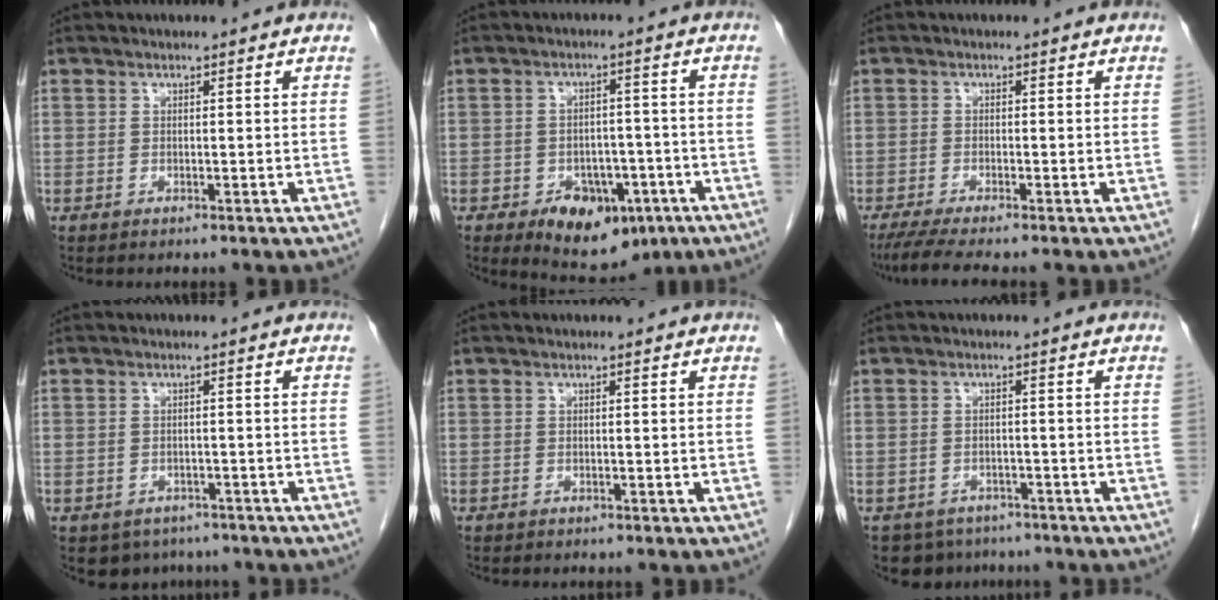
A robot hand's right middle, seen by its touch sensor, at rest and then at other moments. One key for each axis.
{"total": 9.4, "fx": -4.7, "fy": 5.7, "fz": 5.7, "tx": -0.083, "ty": 0.003, "tz": -0.062}
{"total": 4.5, "fx": -3.6, "fy": -0.3, "fz": 2.7, "tx": -0.050, "ty": -0.015, "tz": -0.066}
{"total": 4.8, "fx": -3.5, "fy": 3.1, "fz": 0.4, "tx": 0.001, "ty": 0.006, "tz": -0.046}
{"total": 0.0}
{"total": 5.4, "fx": -4.3, "fy": 3.3, "fz": 0.0, "tx": 0.005, "ty": 0.007, "tz": -0.058}